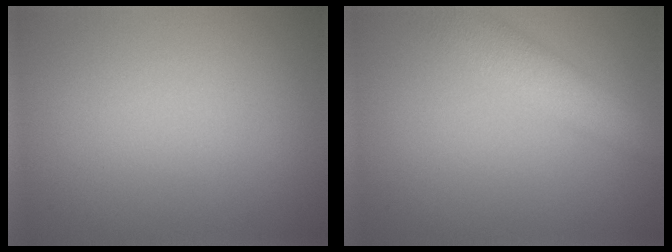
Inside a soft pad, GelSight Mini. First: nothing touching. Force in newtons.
{"total": 4.9, "press": 4.9, "slide": 0.3}